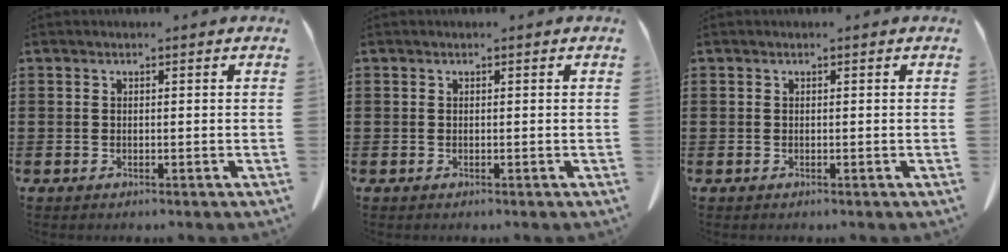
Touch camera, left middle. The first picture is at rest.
{"total": 0.0}
{"total": 0.0}